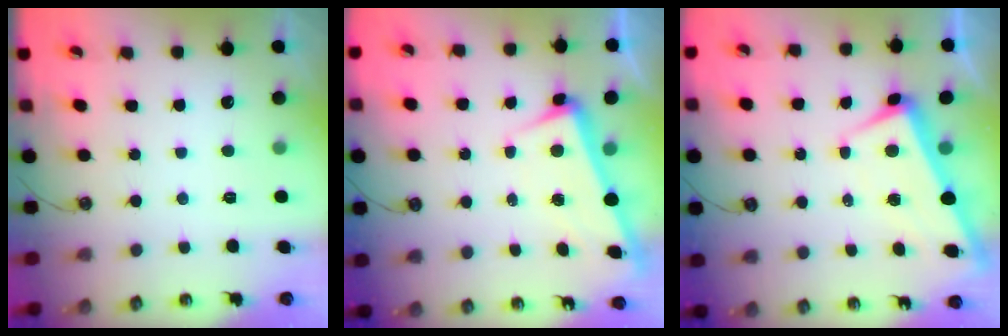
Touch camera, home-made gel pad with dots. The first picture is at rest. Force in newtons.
{"total": 3.1, "press": 2.9, "slide": 1.1}
{"total": 1.0, "press": 0.7, "slide": 0.7}